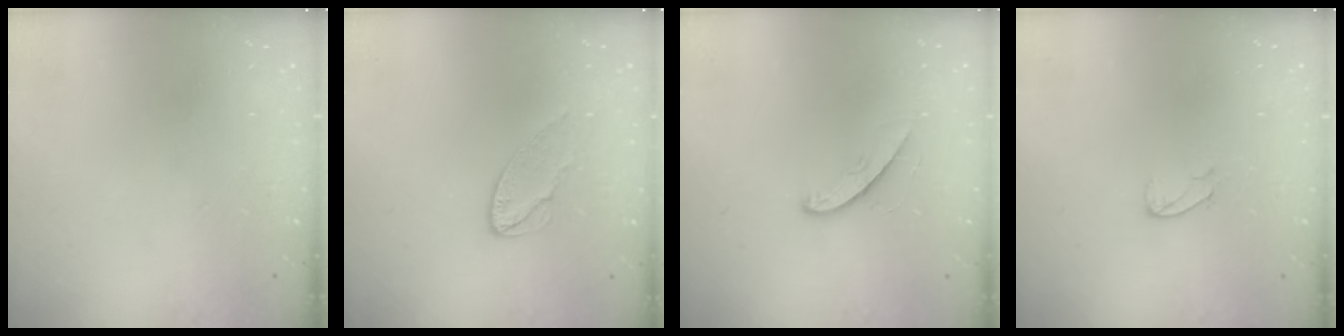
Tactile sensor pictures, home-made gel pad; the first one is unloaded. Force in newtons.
{"total": 6.9, "press": 6.9, "slide": 0.3}
{"total": 5.1, "press": 5.1, "slide": 0.2}
{"total": 5.0, "press": 5.0, "slide": 0.4}